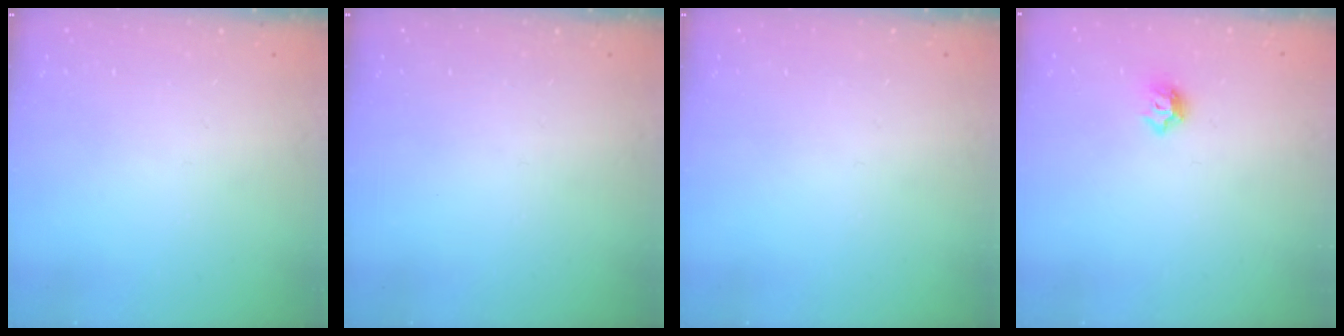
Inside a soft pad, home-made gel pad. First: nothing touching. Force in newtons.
{"total": 0.0}
{"total": 0.0}
{"total": 5.6, "press": 5.5, "slide": 0.9}